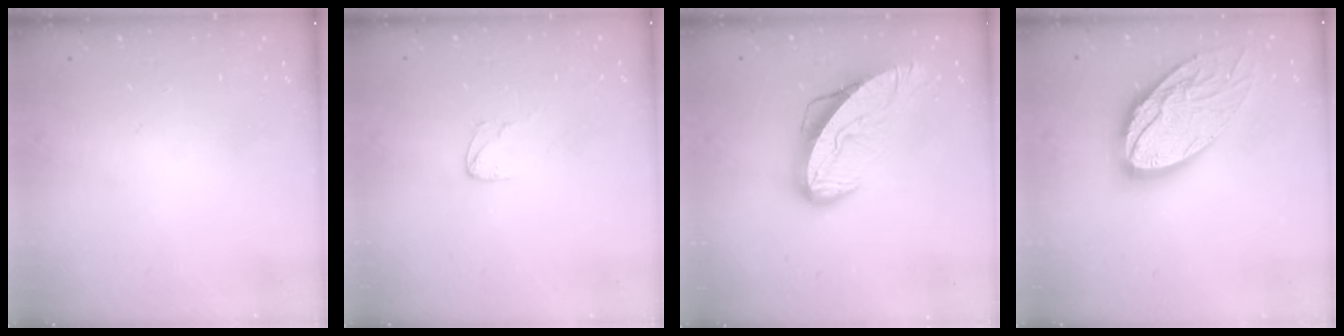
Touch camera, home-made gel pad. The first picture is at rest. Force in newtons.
{"total": 2.5, "press": 2.5, "slide": 0.2}
{"total": 14.1, "press": 14.0, "slide": 1.3}
{"total": 24.2, "press": 24.1, "slide": 2.4}